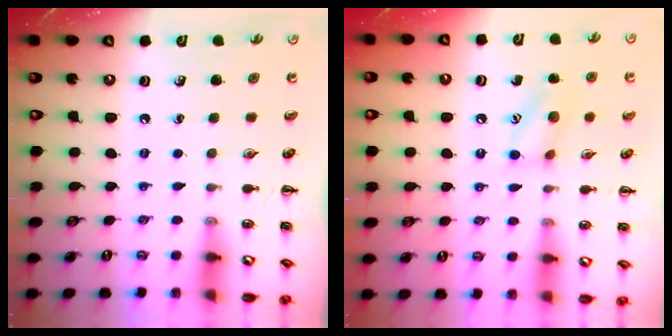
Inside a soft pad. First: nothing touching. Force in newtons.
{"total": 9.6, "press": 9.6, "slide": 0.5}